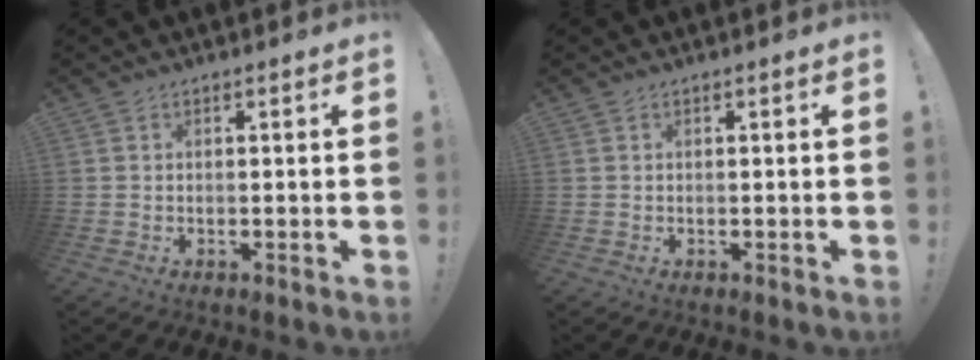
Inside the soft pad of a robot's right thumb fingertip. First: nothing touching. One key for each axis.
{"total": 0.0}